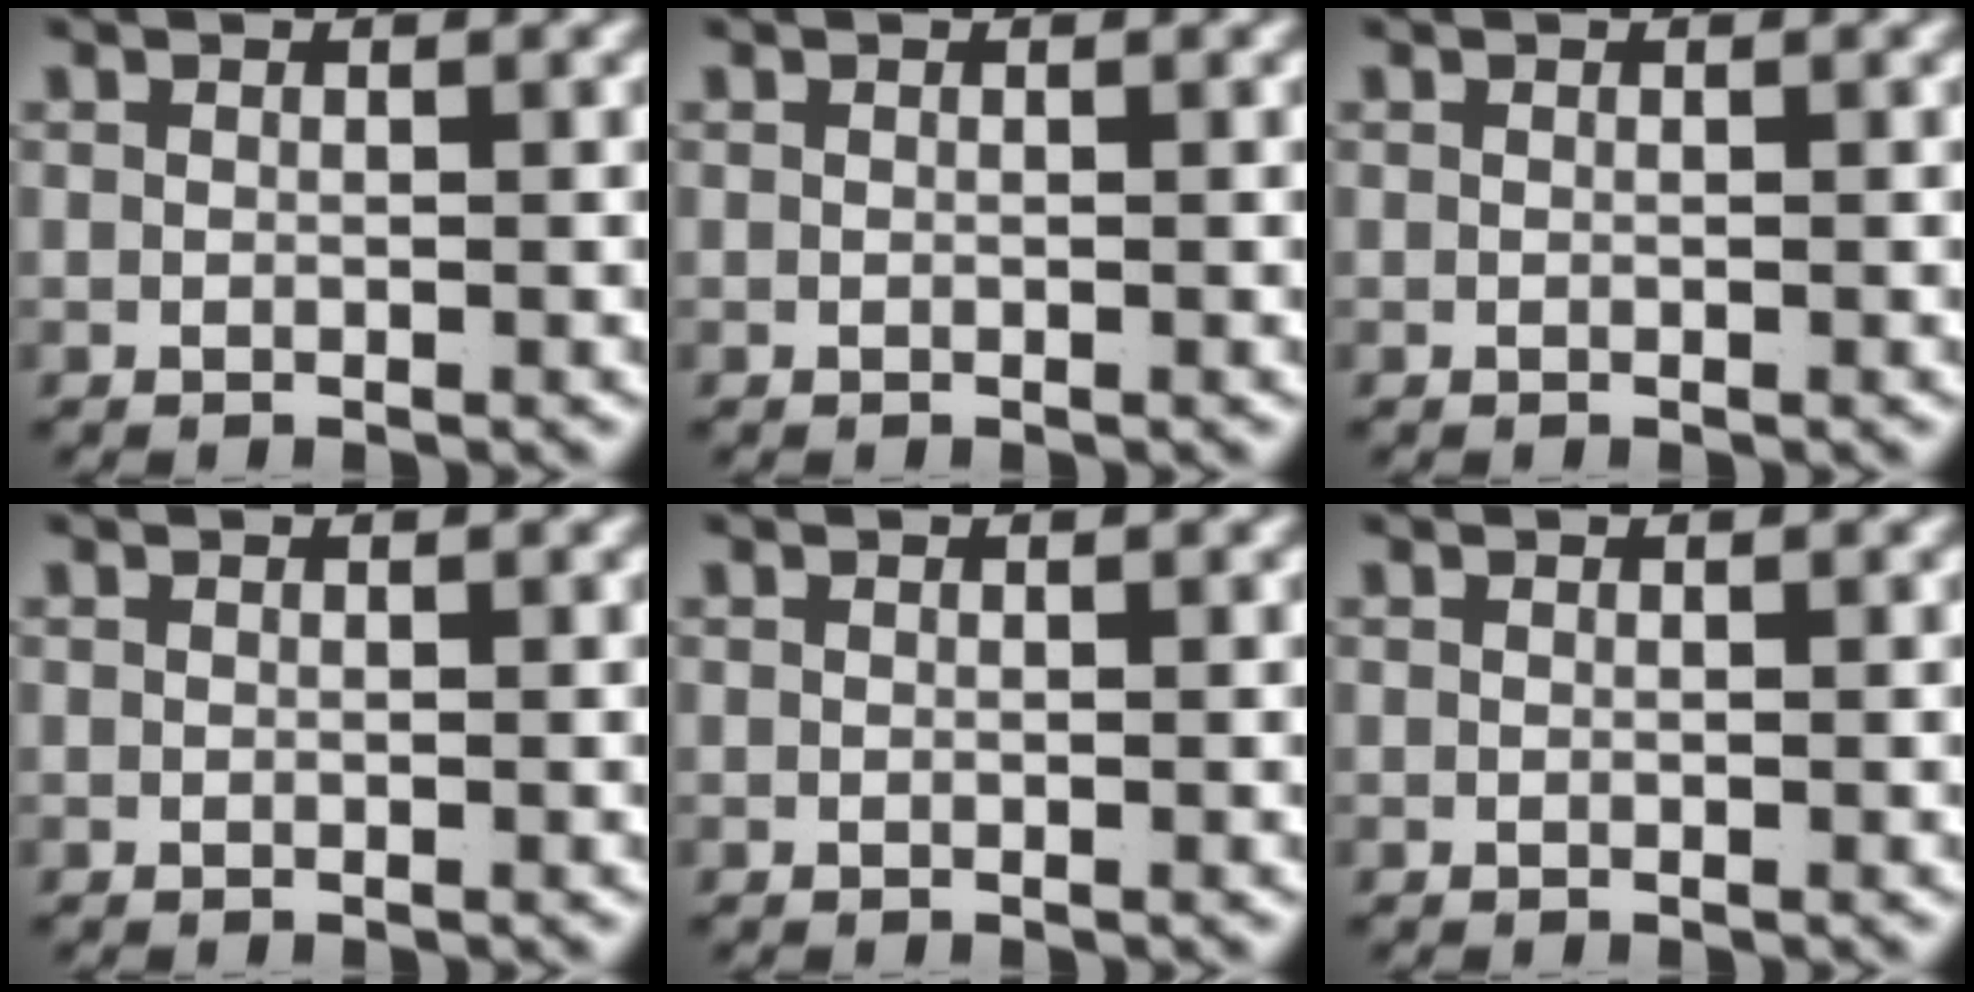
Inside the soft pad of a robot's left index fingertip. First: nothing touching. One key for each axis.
{"total": 0.0}
{"total": 0.0}
{"total": 0.0}
{"total": 0.0}
{"total": 0.0}